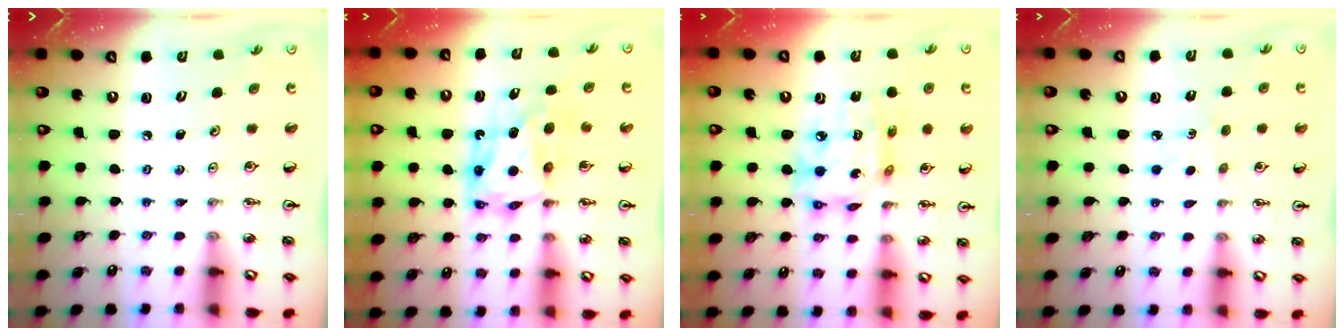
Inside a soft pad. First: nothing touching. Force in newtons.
{"total": 7.2, "press": 7.2, "slide": 0.6}
{"total": 13.3, "press": 13.2, "slide": 1.3}
{"total": 3.0, "press": 3.0, "slide": 0.3}